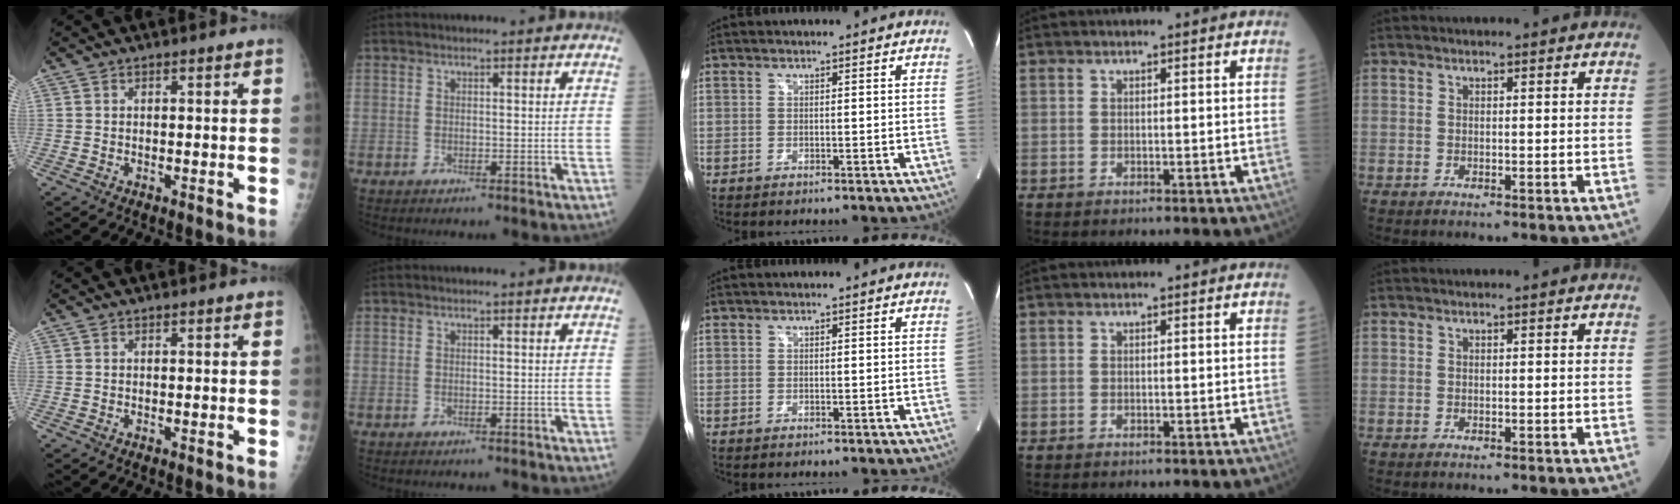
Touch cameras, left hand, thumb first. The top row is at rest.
{}